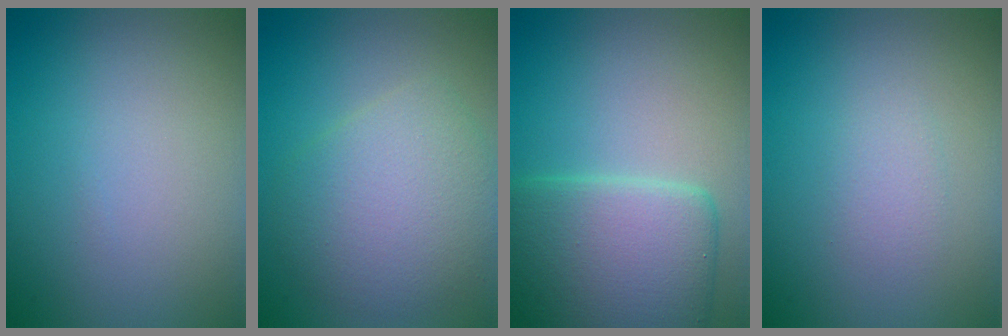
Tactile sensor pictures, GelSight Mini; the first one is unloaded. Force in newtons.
{"total": 5.3, "press": 5.3, "slide": 0.0}
{"total": 8.1, "press": 8.1, "slide": 0.2}
{"total": 1.1, "press": 1.1, "slide": 0.1}